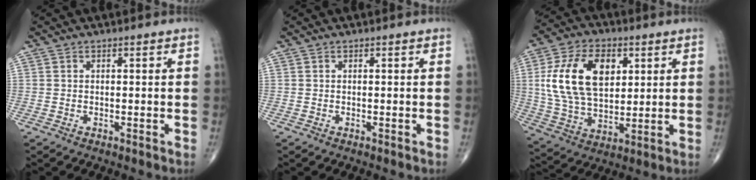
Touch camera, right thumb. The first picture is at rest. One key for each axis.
{"total": 0.0}
{"total": 18.4, "fx": 4.5, "fy": 11.3, "fz": 13.8, "tx": -0.237, "ty": -0.006, "tz": 0.086}